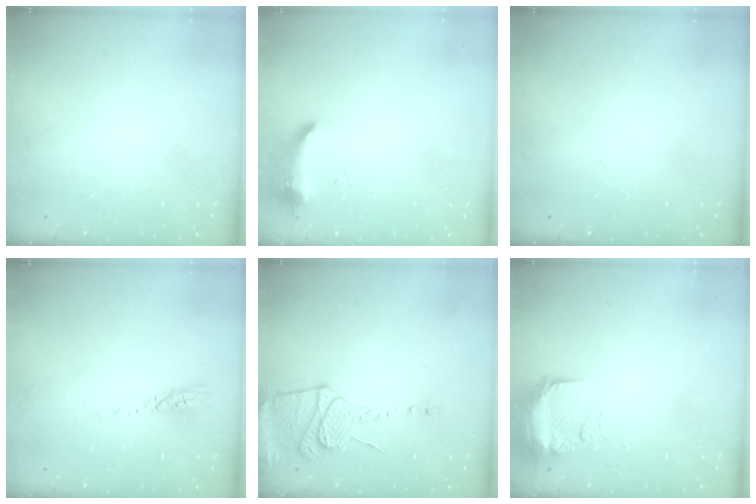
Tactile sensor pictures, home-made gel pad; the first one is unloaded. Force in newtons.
{"total": 8.5, "press": 8.3, "slide": 2.0}
{"total": 0.0}
{"total": 3.7, "press": 3.6, "slide": 0.3}
{"total": 13.7, "press": 13.7, "slide": 1.2}
{"total": 9.3, "press": 9.1, "slide": 1.7}